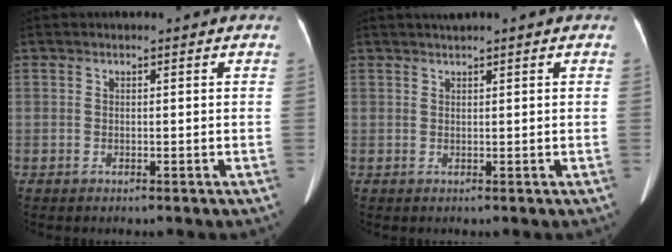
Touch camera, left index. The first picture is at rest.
{"total": 1.8, "force": [1.5, -0.2, 0.9], "torque": [-0.012, 0.018, 0.029]}